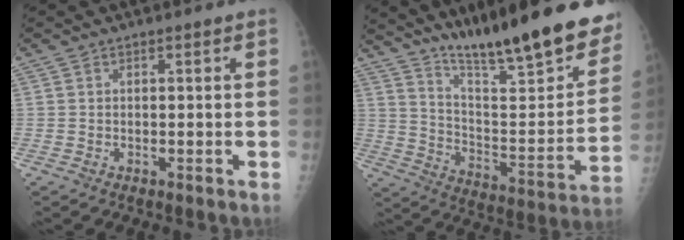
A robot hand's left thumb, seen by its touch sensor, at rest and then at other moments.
{"total": 26.4, "force": [19.8, 4.4, 17.0], "torque": [-0.235, -0.095, 0.305]}